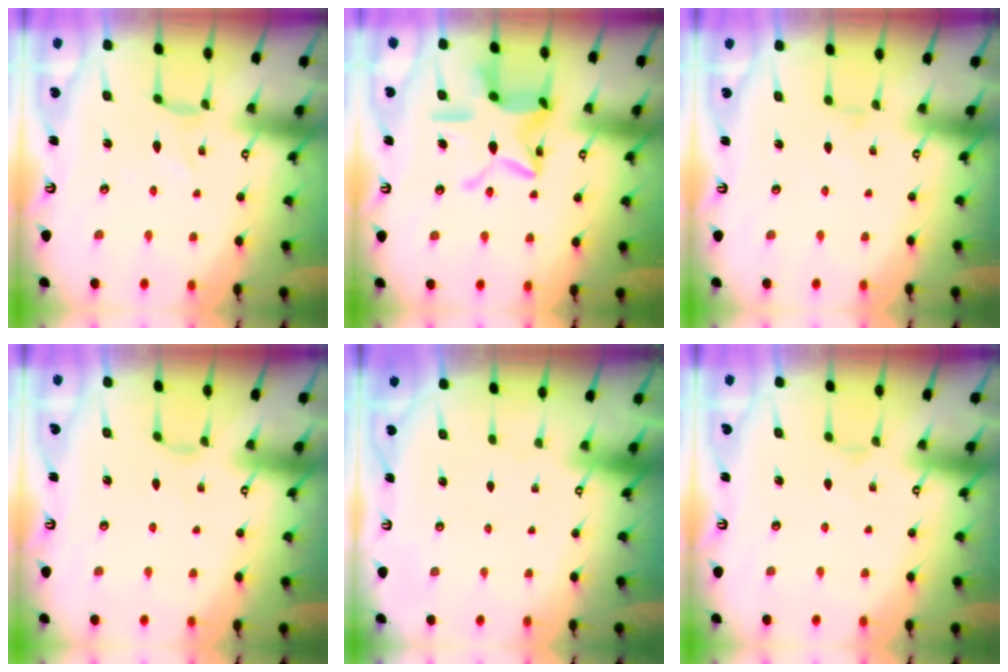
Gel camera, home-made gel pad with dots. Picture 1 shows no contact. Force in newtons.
{"total": 16.8, "press": 16.8, "slide": 1.4}
{"total": 0.5, "press": 0.5, "slide": 0.1}
{"total": 2.2, "press": 2.2, "slide": 0.5}
{"total": 0.0}
{"total": 1.5, "press": 1.4, "slide": 0.4}